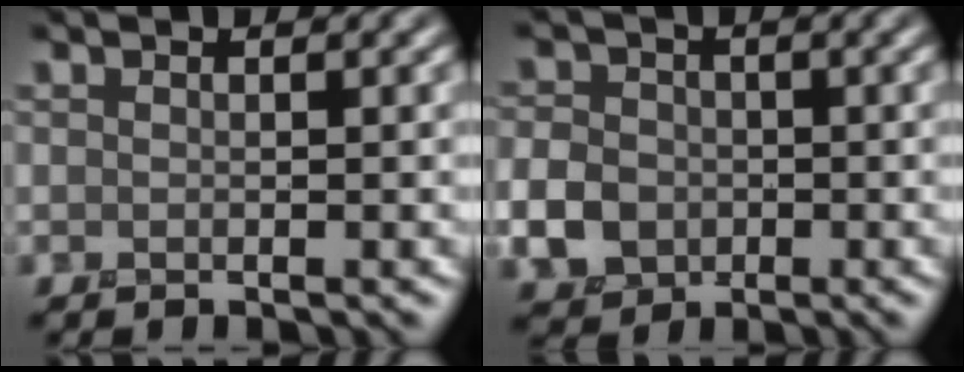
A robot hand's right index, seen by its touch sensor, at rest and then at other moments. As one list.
[{"total": 4.6, "force": [-1.1, 4.0, 2.1], "torque": [-0.041, -0.001, -0.039]}]